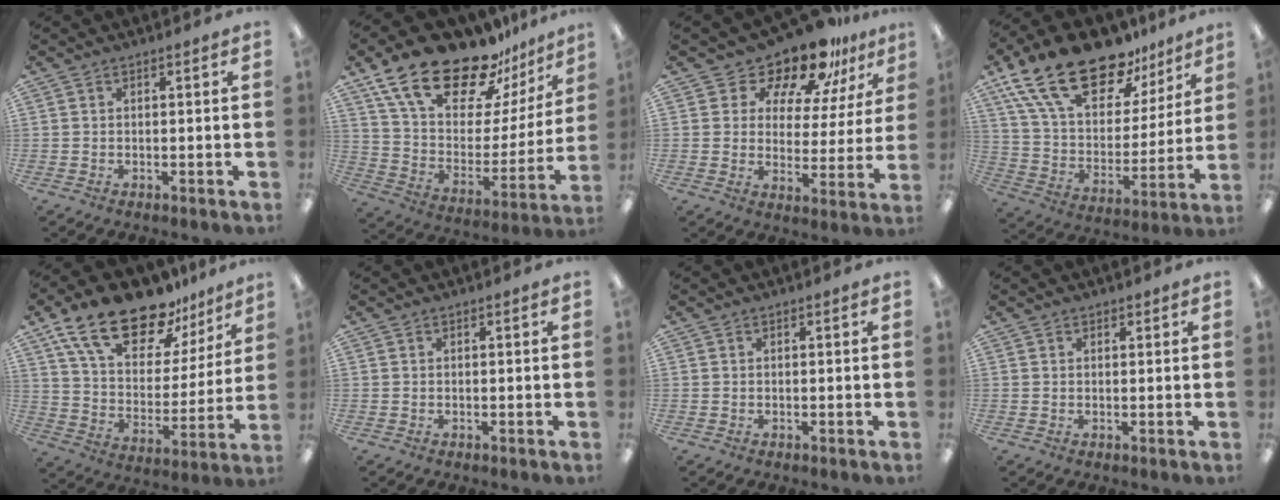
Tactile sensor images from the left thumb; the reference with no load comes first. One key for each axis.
{"total": 23.9, "fx": 18.0, "fy": 9.9, "fz": 12.2, "tx": -0.214, "ty": -0.117, "tz": 0.320}
{"total": 14.7, "fx": 12.7, "fy": 5.4, "fz": 5.1, "tx": -0.096, "ty": -0.100, "tz": 0.222}
{"total": 22.5, "fx": 16.2, "fy": 10.2, "fz": 11.9, "tx": -0.215, "ty": -0.101, "tz": 0.292}
{"total": 20.2, "fx": 14.9, "fy": 8.8, "fz": 10.4, "tx": -0.185, "ty": -0.091, "tz": 0.265}
{"total": 0.0}
{"total": 0.0}
{"total": 0.7, "fx": 0.6, "fy": 0.4, "fz": 0.2, "tx": 0.005, "ty": -0.002, "tz": 0.009}